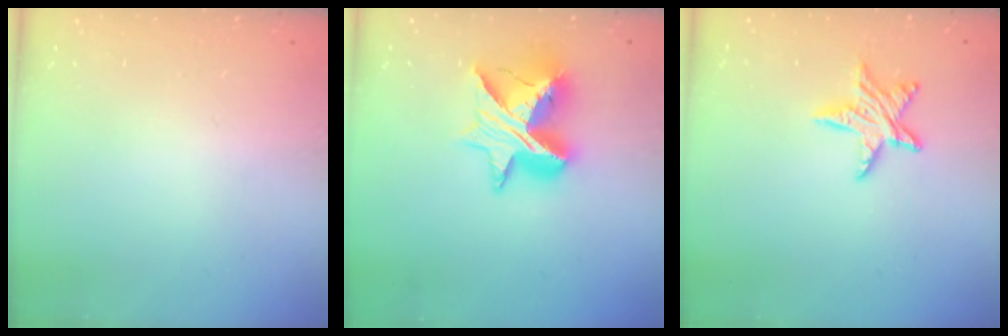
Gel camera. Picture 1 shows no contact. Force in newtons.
{"total": 13.6, "press": 13.6, "slide": 1.0}
{"total": 8.9, "press": 8.9, "slide": 0.5}